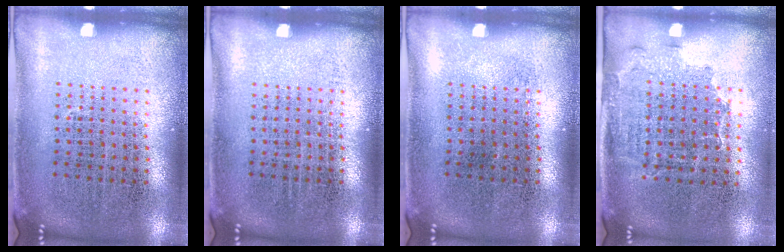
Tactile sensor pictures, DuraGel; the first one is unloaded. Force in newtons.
{"total": 0.0}
{"total": 0.0}
{"total": 1.6, "press": 1.3, "slide": 1.0}